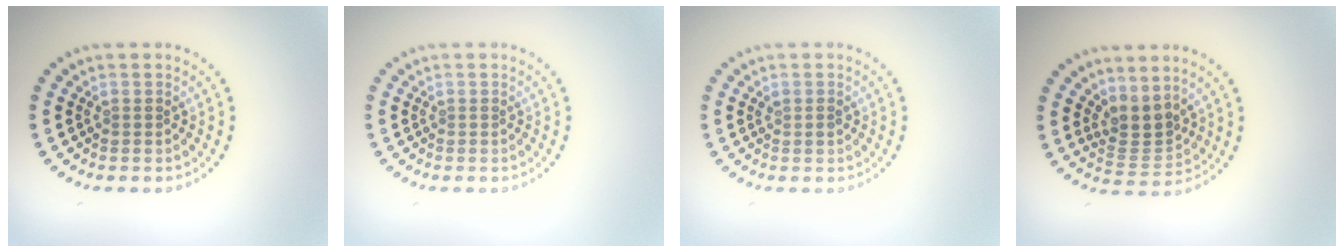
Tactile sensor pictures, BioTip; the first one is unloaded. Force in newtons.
{"total": 0.0}
{"total": 0.7, "press": 0.7, "slide": 0.2}
{"total": 2.8, "press": 2.1, "slide": 1.9}